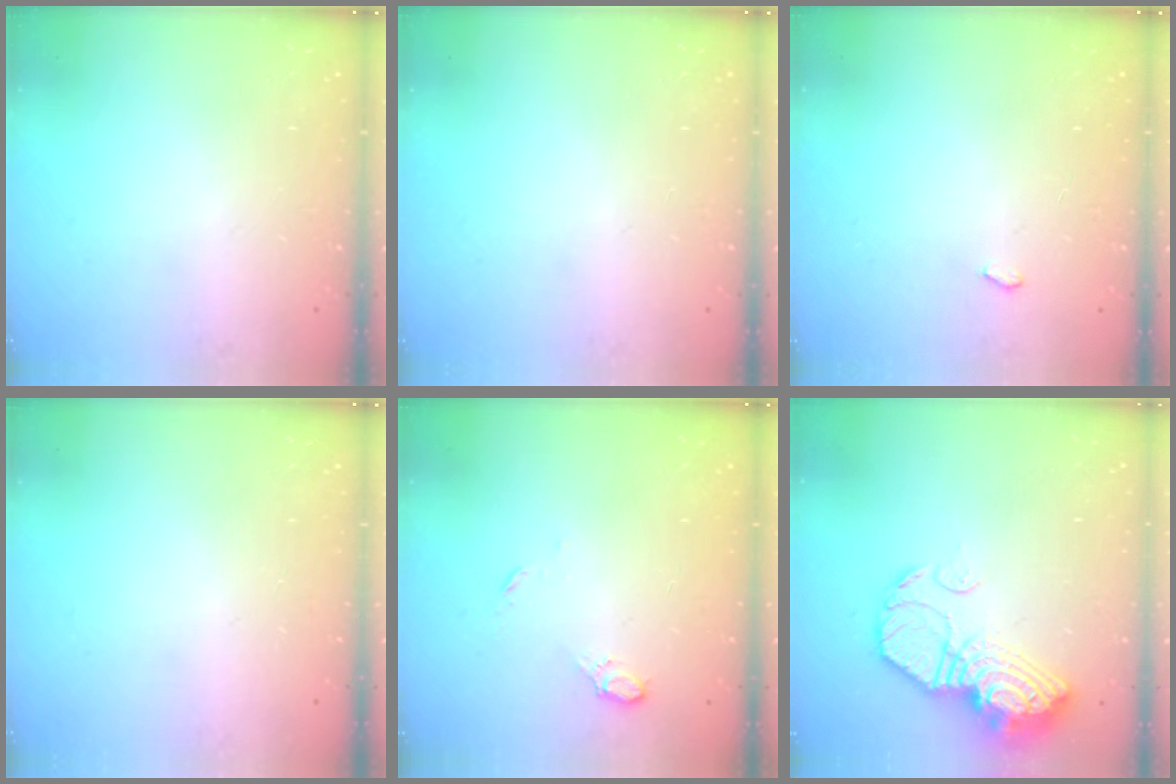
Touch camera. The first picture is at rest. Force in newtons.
{"total": 0.0}
{"total": 2.6, "press": 2.2, "slide": 1.3}
{"total": 0.0}
{"total": 4.9, "press": 4.9, "slide": 0.5}
{"total": 15.6, "press": 15.5, "slide": 1.8}